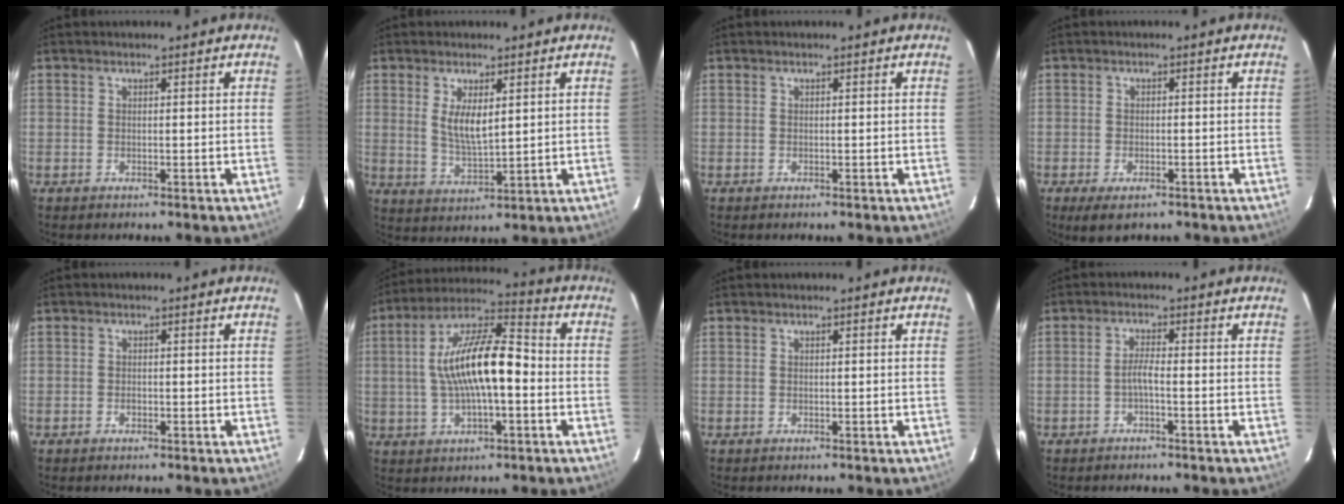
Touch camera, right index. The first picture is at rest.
{"total": 6.1, "force": [1.7, 2.1, 5.4], "torque": [-0.098, -0.009, 0.039]}
{"total": 0.0}
{"total": 4.9, "force": [-3.2, 2.1, 3.0], "torque": [-0.066, -0.019, -0.053]}
{"total": 0.9, "force": [-0.5, 0.6, 0.4], "torque": [-0.006, 0.001, -0.008]}
{"total": 15.0, "force": [-1.0, 4.9, 14.2], "torque": [-0.260, 0.019, -0.022]}
{"total": 0.0}
{"total": 2.1, "force": [-1.1, 0.0, 1.8], "torque": [-0.036, 0.004, -0.021]}